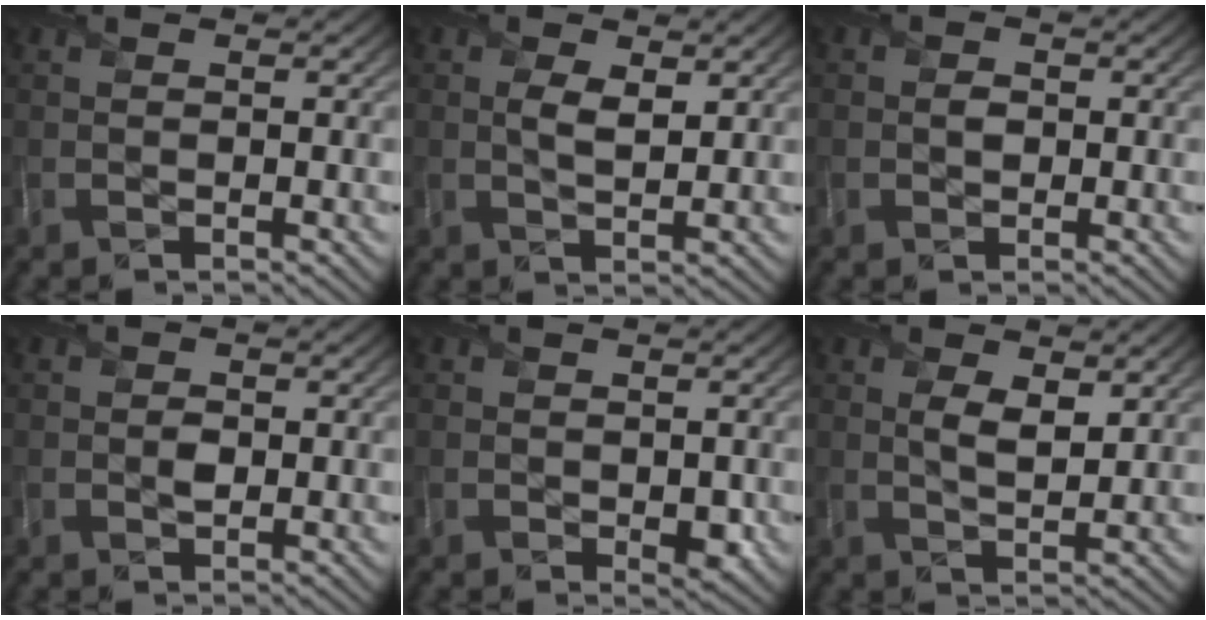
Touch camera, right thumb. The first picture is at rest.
{"total": 3.0, "force": [0.8, 1.5, 2.5], "torque": [-0.054, -0.007, 0.016]}
{"total": 1.5, "force": [-0.2, 1.3, 0.6], "torque": [-0.012, -0.005, -0.008]}
{"total": 1.6, "force": [-0.2, 1.3, 0.9], "torque": [-0.016, -0.006, -0.006]}
{"total": 2.2, "force": [-0.1, 1.7, 1.4], "torque": [-0.023, -0.014, 0.000]}
{"total": 3.8, "force": [1.2, 1.9, 3.0], "torque": [-0.064, -0.008, 0.025]}